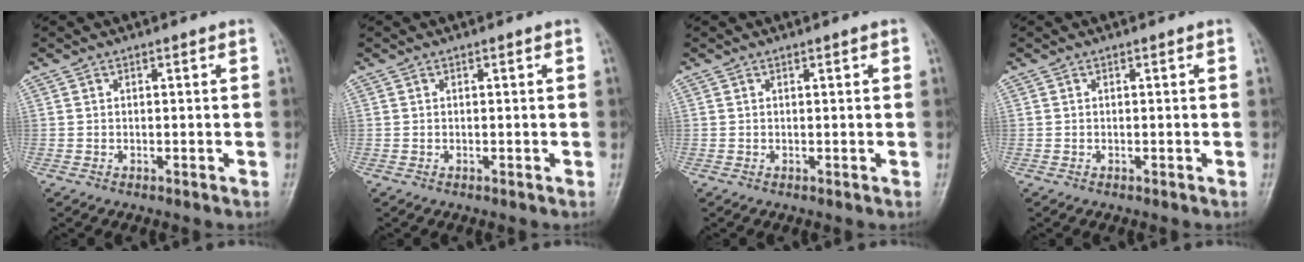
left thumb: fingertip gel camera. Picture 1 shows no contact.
{"total": 0.0}
{"total": 0.7, "force": [0.3, 0.1, 0.5], "torque": [-0.008, 0.000, 0.004]}
{"total": 0.0}